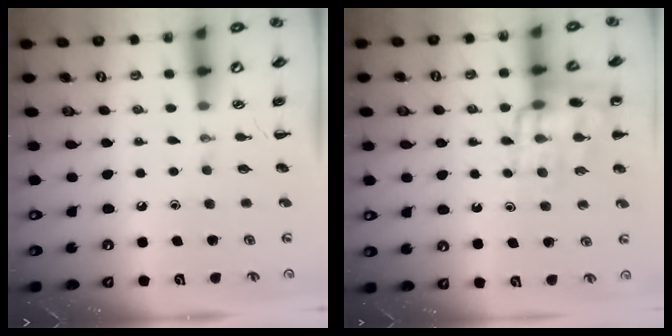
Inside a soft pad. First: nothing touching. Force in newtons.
{"total": 14.7, "press": 14.5, "slide": 2.3}